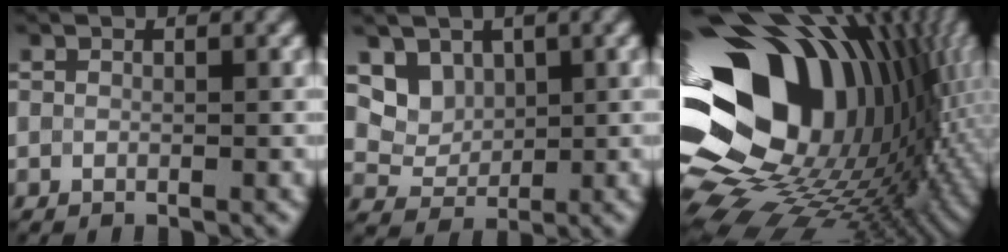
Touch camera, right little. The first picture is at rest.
{"total": 3.4, "force": [2.0, 2.4, 1.2], "torque": [-0.032, -0.013, 0.055]}
{"total": 20.3, "force": [1.3, 13.4, 15.2], "torque": [-0.259, -0.020, 0.018]}